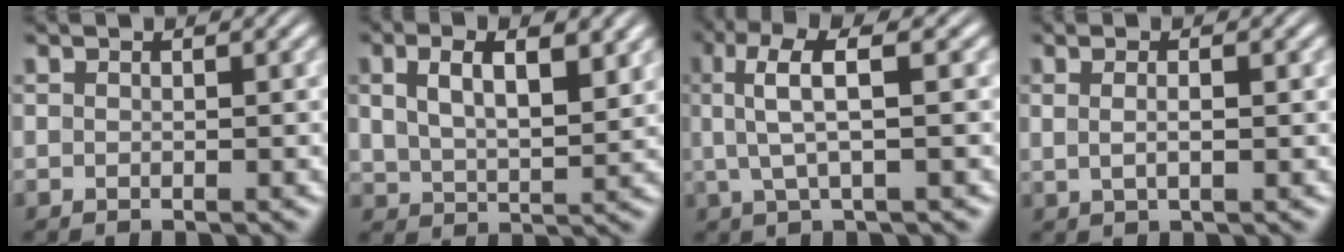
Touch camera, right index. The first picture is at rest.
{"total": 4.2, "force": [1.6, 2.4, 3.1], "torque": [-0.048, -0.001, 0.032]}
{"total": 5.4, "force": [1.5, 1.7, 4.9], "torque": [-0.096, 0.017, 0.020]}
{"total": 2.0, "force": [0.5, 0.7, 1.8], "torque": [-0.032, 0.000, 0.010]}